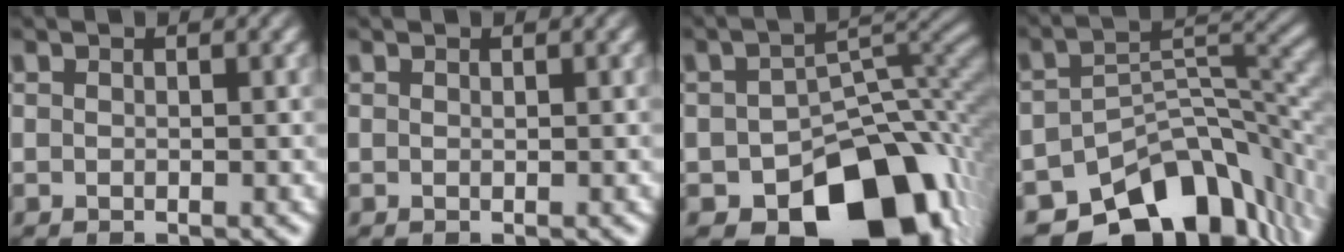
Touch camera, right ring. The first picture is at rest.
{"total": 0.0}
{"total": 16.3, "force": [-7.6, 9.3, 11.1], "torque": [-0.149, -0.046, -0.092]}
{"total": 14.7, "force": [-8.9, 7.4, 9.0], "torque": [-0.104, -0.024, -0.121]}